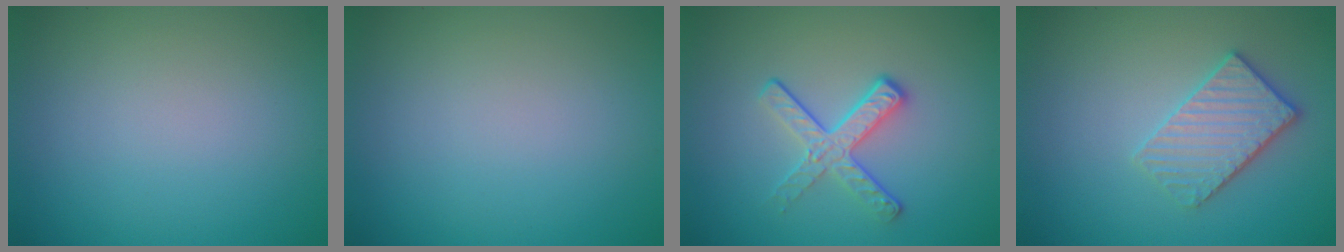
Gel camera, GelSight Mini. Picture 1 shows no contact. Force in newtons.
{"total": 0.0}
{"total": 3.1, "press": 2.4, "slide": 1.9}
{"total": 3.3, "press": 3.1, "slide": 1.0}